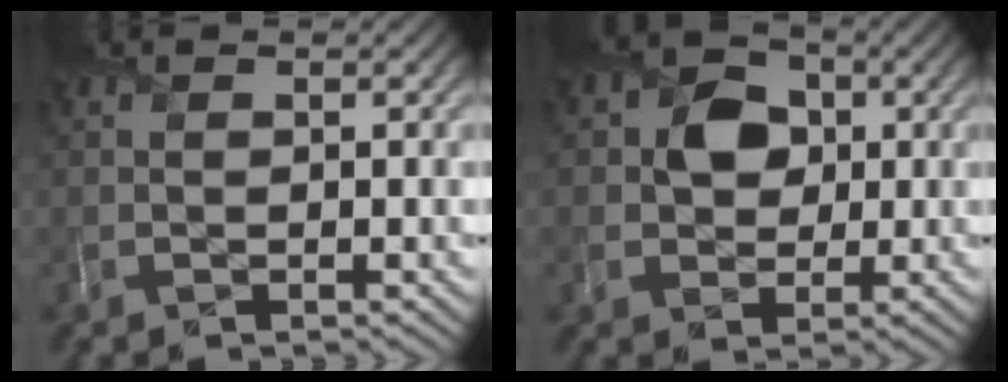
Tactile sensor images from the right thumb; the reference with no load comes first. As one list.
[{"total": 5.3, "force": [0.5, 4.5, 2.7], "torque": [-0.054, 0.007, -0.006]}]